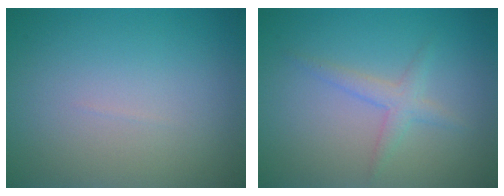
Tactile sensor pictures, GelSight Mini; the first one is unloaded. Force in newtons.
{"total": 1.8, "press": 1.8, "slide": 0.0}